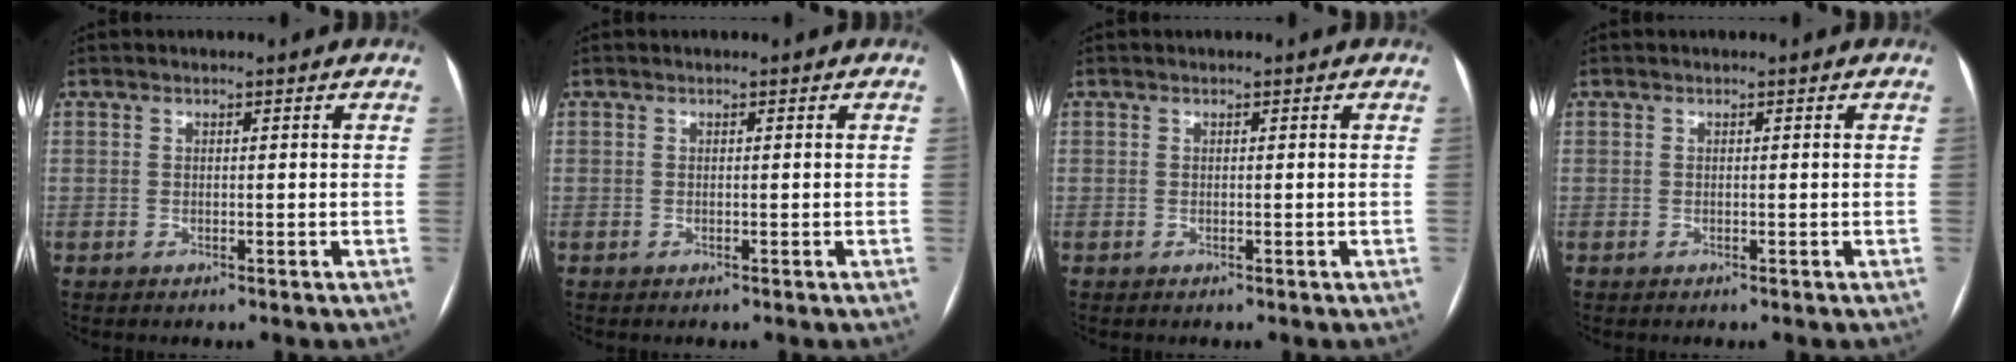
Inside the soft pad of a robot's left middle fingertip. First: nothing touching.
{"total": 0.0}
{"total": 0.0}
{"total": 0.0}